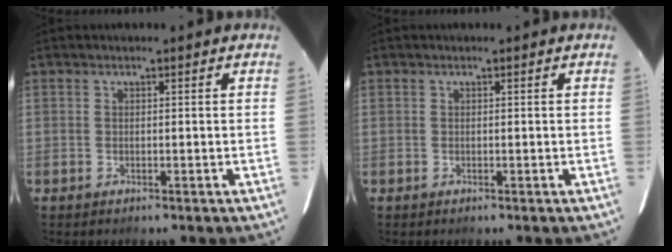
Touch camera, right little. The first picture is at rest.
{"total": 0.0}